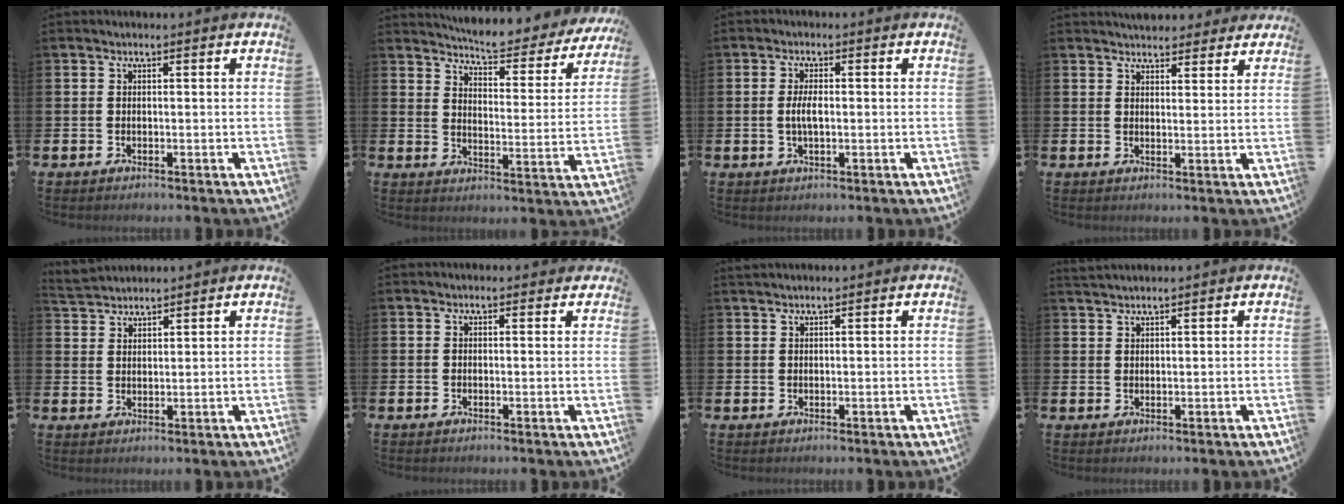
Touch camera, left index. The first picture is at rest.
{"total": 5.9, "force": [5.7, 0.5, 1.5], "torque": [-0.047, -0.048, 0.094]}
{"total": 3.0, "force": [0.0, 1.2, 2.8], "torque": [-0.052, 0.003, -0.003]}
{"total": 4.3, "force": [4.1, 1.3, 0.1], "torque": [0.003, -0.021, 0.074]}
{"total": 3.2, "force": [3.1, 0.6, -0.2], "torque": [-0.004, -0.011, 0.059]}
{"total": 0.7, "force": [0.5, 0.4, 0.1], "torque": [0.011, 0.001, 0.006]}
{"total": 1.1, "force": [1.1, 0.1, 0.3], "torque": [-0.006, 0.001, 0.019]}
{"total": 1.7, "force": [1.7, 0.1, 0.2], "torque": [-0.007, -0.002, 0.031]}